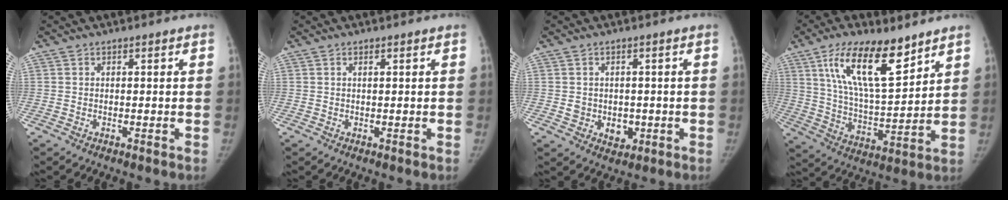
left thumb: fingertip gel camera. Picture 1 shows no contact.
{"total": 0.6, "force": [0.3, 0.1, 0.5], "torque": [-0.010, 0.001, 0.005]}
{"total": 4.9, "force": [-0.7, 4.1, 2.5], "torque": [-0.015, 0.002, 0.001]}
{"total": 17.0, "force": [9.9, 6.1, 12.5], "torque": [-0.191, -0.049, 0.186]}